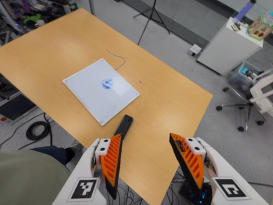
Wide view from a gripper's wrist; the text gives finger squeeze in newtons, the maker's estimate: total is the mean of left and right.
{"total": 0.0}